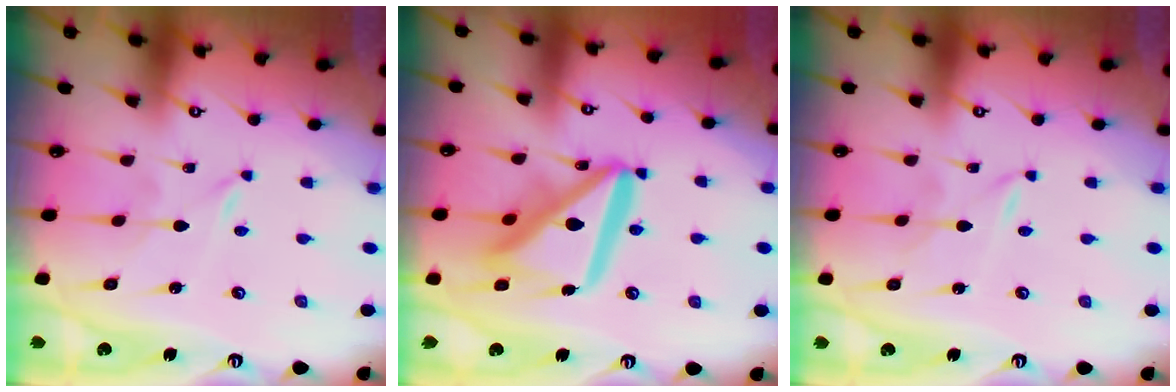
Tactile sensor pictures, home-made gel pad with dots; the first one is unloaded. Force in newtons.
{"total": 18.4, "press": 18.2, "slide": 2.2}
{"total": 1.5, "press": 1.4, "slide": 0.2}